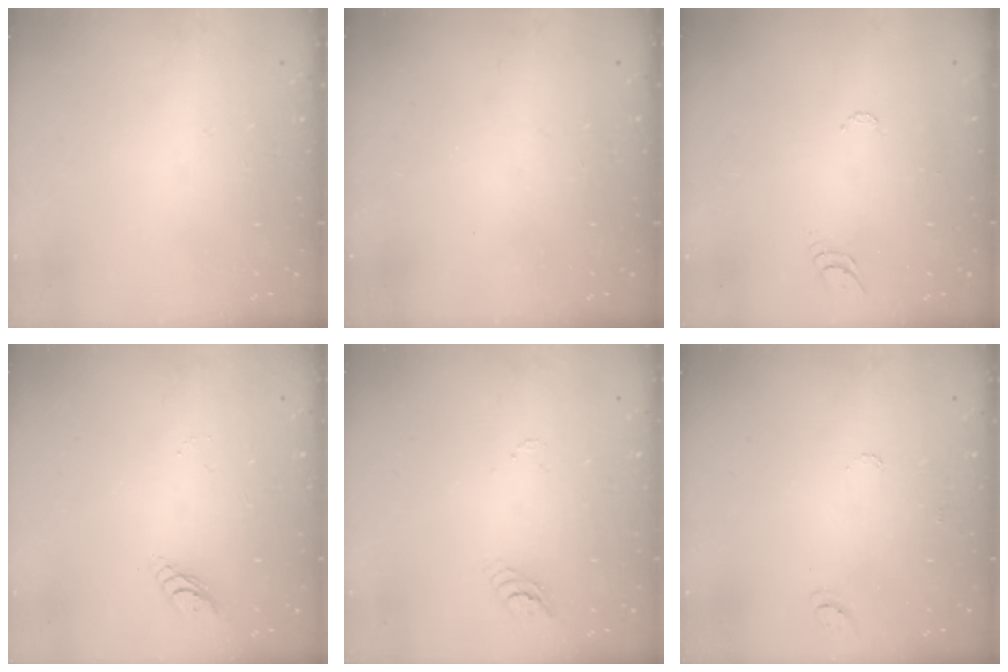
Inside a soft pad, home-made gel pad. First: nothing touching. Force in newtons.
{"total": 0.0}
{"total": 5.3, "press": 5.2, "slide": 0.5}
{"total": 3.7, "press": 3.7, "slide": 0.4}
{"total": 3.6, "press": 3.6, "slide": 0.4}
{"total": 6.3, "press": 6.3, "slide": 0.5}